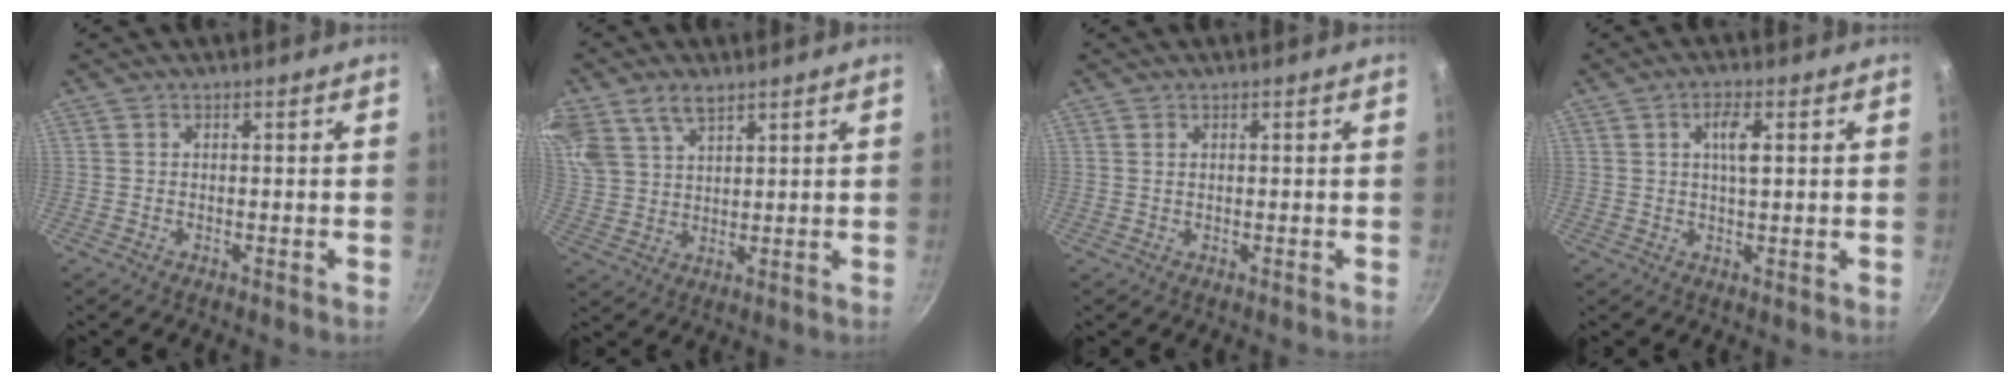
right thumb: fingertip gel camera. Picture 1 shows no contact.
{"total": 12.4, "force": [7.6, 7.3, 6.6], "torque": [-0.145, 0.009, 0.159]}
{"total": 0.6, "force": [0.3, 0.3, 0.4], "torque": [-0.009, 0.001, 0.005]}
{"total": 2.6, "force": [0.8, 0.8, 2.3], "torque": [-0.037, -0.004, 0.013]}